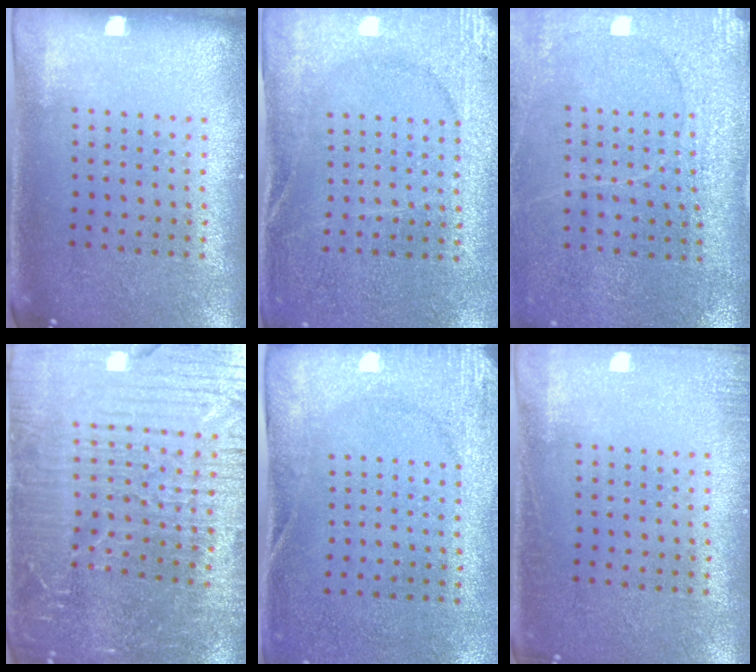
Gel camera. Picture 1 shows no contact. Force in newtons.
{"total": 2.7, "press": 2.7, "slide": 0.3}
{"total": 2.9, "press": 2.9, "slide": 0.4}
{"total": 5.3, "press": 4.9, "slide": 1.9}
{"total": 2.8, "press": 2.1, "slide": 1.8}
{"total": 1.3, "press": 1.3, "slide": 0.3}